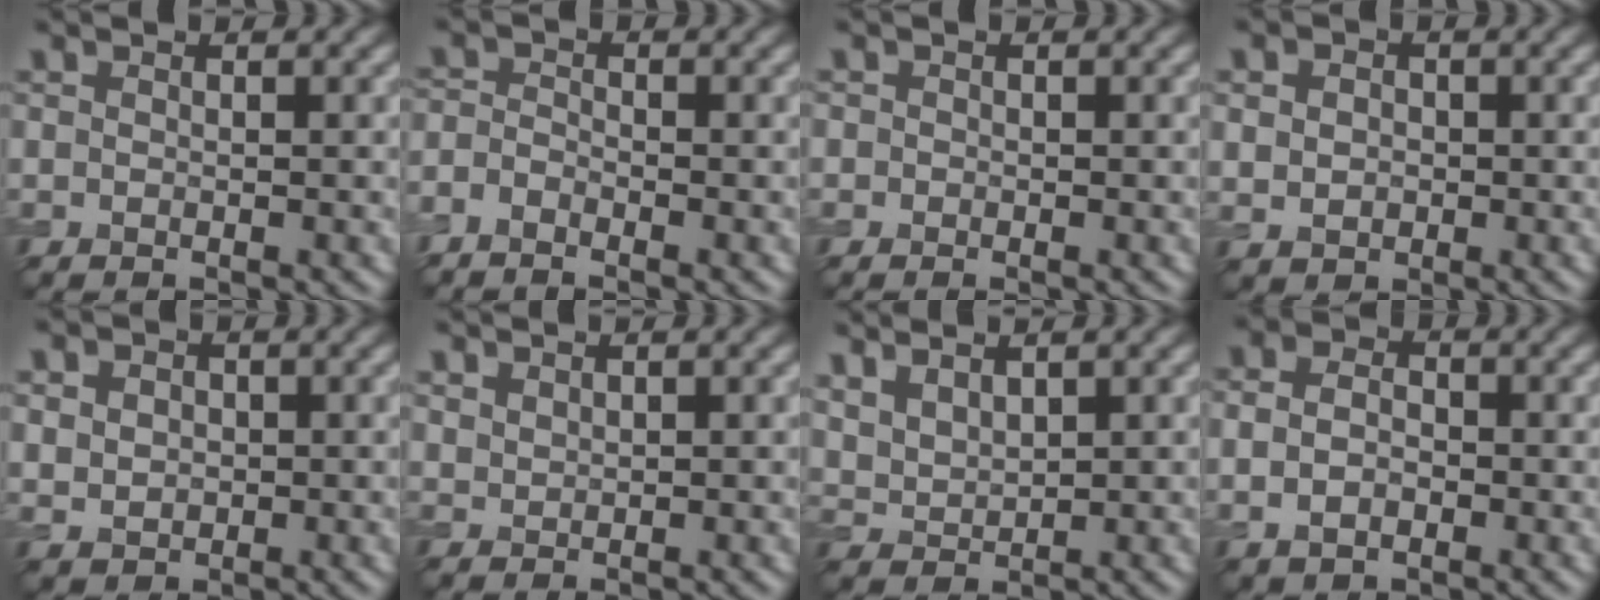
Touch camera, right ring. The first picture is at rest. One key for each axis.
{"total": 1.9, "fx": -1.5, "fy": 0.8, "fz": 0.8, "tx": -0.018, "ty": 0.001, "tz": -0.039}
{"total": 0.6, "fx": -0.1, "fy": 0.5, "fz": 0.0, "tx": 0.005, "ty": -0.006, "tz": -0.006}
{"total": 2.9, "fx": 0.4, "fy": 2.5, "fz": 1.5, "tx": -0.023, "ty": 0.012, "tz": -0.004}
{"total": 4.3, "fx": 1.4, "fy": 3.5, "fz": 2.0, "tx": -0.047, "ty": 0.015, "tz": 0.015}
{"total": 1.1, "fx": 0.9, "fy": 0.6, "fz": 0.2, "tx": -0.008, "ty": -0.001, "tz": 0.022}
{"total": 3.9, "fx": 2.4, "fy": 2.2, "fz": 2.2, "tx": -0.057, "ty": 0.012, "tz": 0.046}
{"total": 3.3, "fx": -0.3, "fy": 2.5, "fz": 2.2, "tx": -0.038, "ty": -0.001, "tz": -0.011}